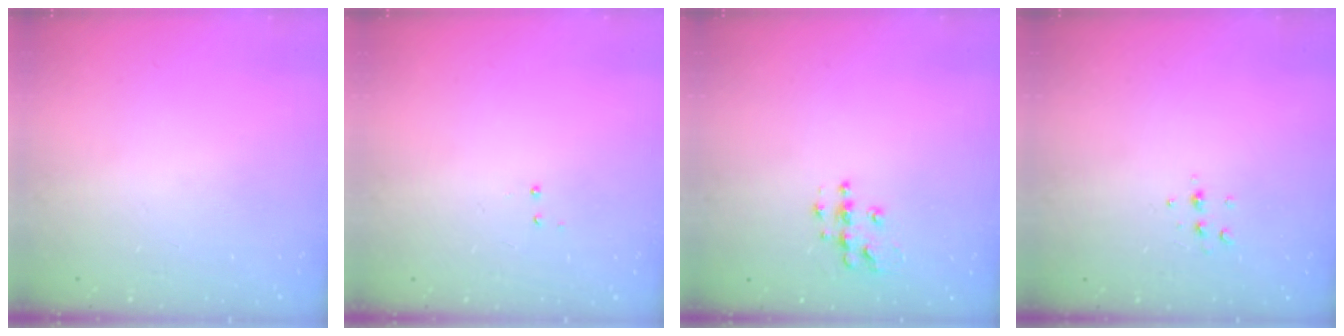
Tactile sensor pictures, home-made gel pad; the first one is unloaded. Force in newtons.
{"total": 2.9, "press": 2.8, "slide": 0.6}
{"total": 7.0, "press": 7.0, "slide": 0.3}
{"total": 4.7, "press": 4.4, "slide": 1.6}